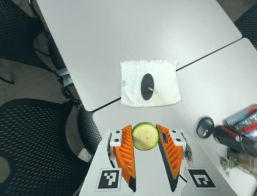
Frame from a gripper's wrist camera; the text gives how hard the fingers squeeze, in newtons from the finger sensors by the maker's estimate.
{"total": 8.3, "left": 7.9, "right": 8.6}